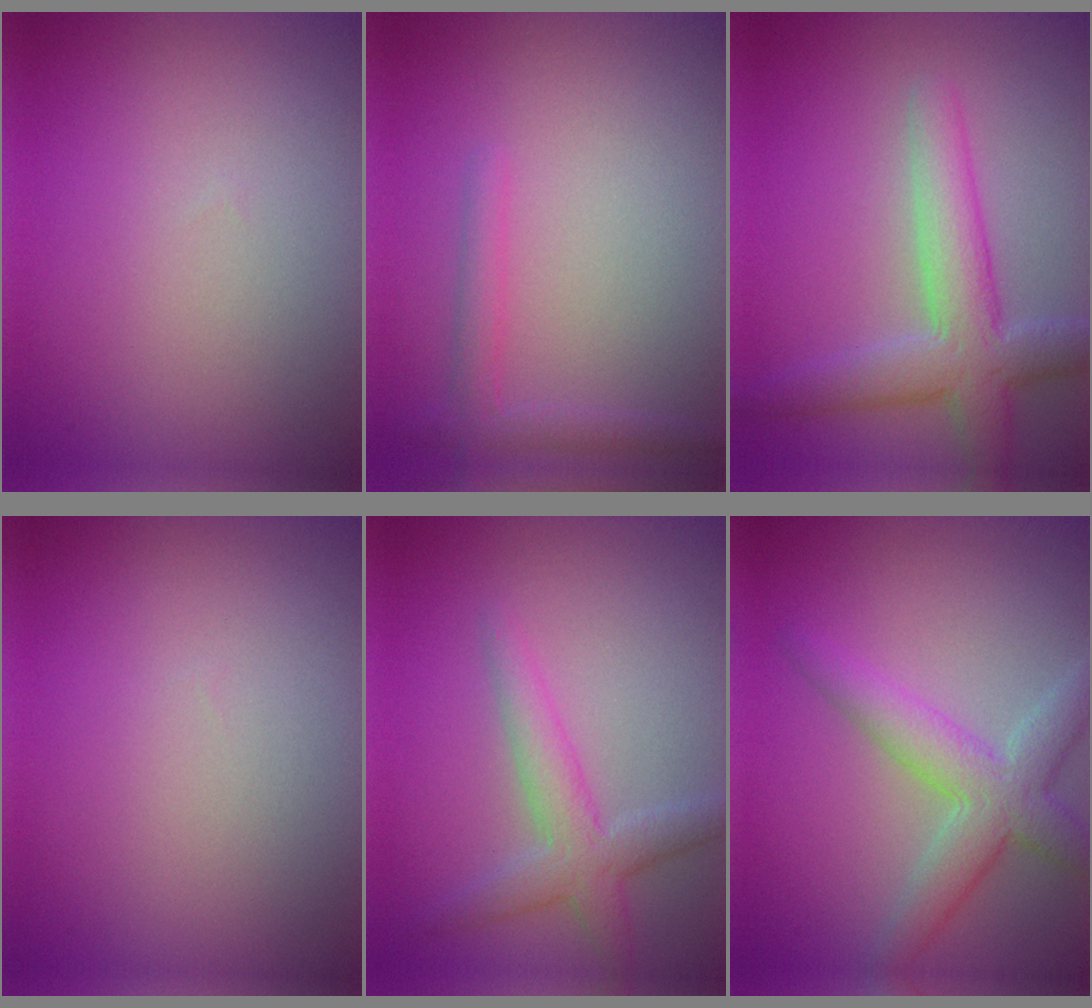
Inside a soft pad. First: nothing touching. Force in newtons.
{"total": 1.9, "press": 1.8, "slide": 0.2}
{"total": 5.4, "press": 5.4, "slide": 0.2}
{"total": 0.0}
{"total": 3.5, "press": 3.5, "slide": 0.1}
{"total": 4.6, "press": 4.6, "slide": 0.2}